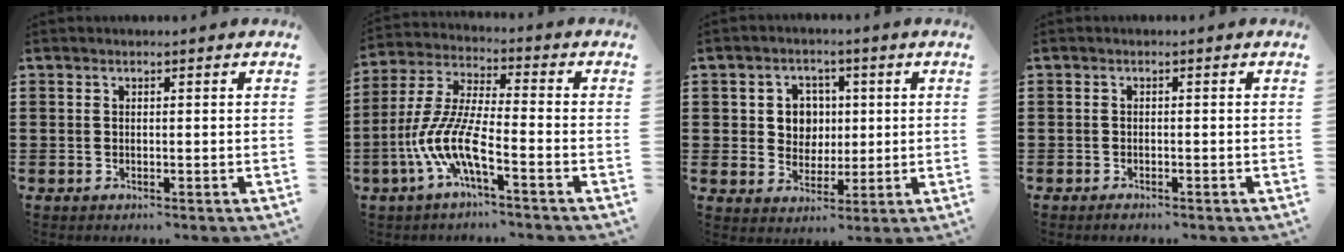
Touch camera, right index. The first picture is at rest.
{"total": 9.4, "force": [-4.6, 1.8, 8.0], "torque": [-0.202, -0.019, -0.097]}
{"total": 5.3, "force": [0.9, 4.8, 1.9], "torque": [-0.051, 0.014, 0.012]}
{"total": 0.6, "force": [-0.6, 0.2, 0.2], "torque": [-0.004, -0.002, -0.011]}